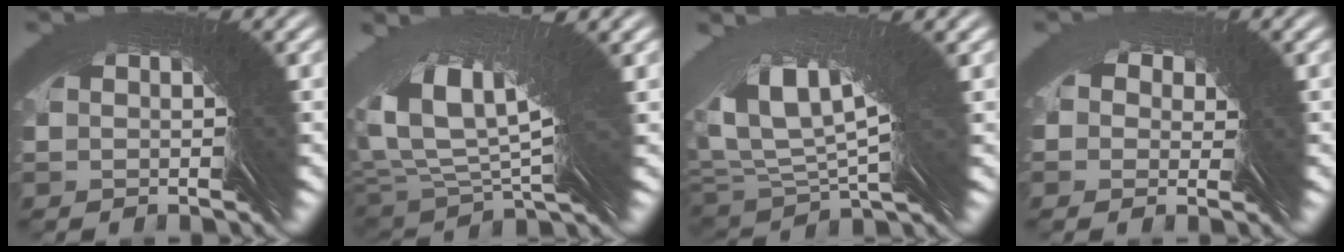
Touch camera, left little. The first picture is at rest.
{"total": 5.5, "force": [2.6, 0.1, 4.8], "torque": [-0.078, 0.037, 0.037]}
{"total": 4.9, "force": [2.9, 0.3, 3.9], "torque": [-0.074, 0.029, 0.048]}
{"total": 2.7, "force": [1.4, 2.4, 0.3], "torque": [-0.017, 0.007, 0.018]}